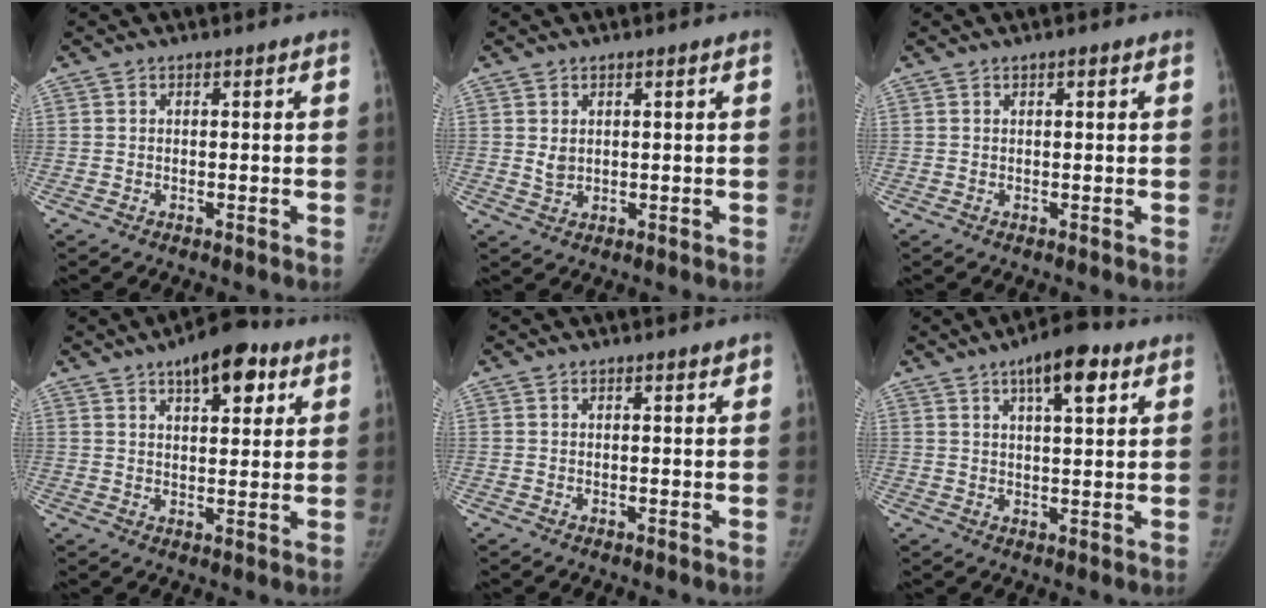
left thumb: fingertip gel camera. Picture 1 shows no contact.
{"total": 2.0, "force": [0.7, 1.4, 1.3], "torque": [-0.016, -0.008, 0.018]}
{"total": 0.8, "force": [0.4, 0.3, 0.6], "torque": [-0.010, 0.000, 0.007]}
{"total": 10.7, "force": [5.8, 4.7, 7.6], "torque": [-0.081, -0.016, 0.080]}
{"total": 1.0, "force": [0.7, 0.2, 0.6], "torque": [-0.005, -0.002, 0.009]}
{"total": 9.1, "force": [4.8, 3.1, 7.1], "torque": [-0.094, -0.012, 0.069]}